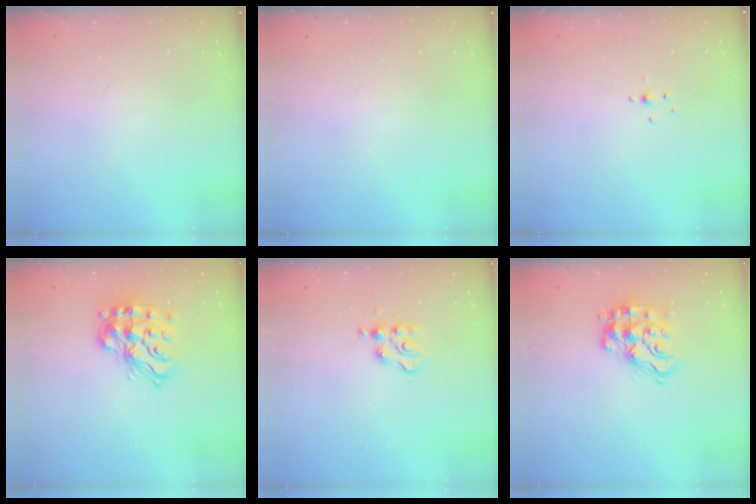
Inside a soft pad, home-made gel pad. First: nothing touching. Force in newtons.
{"total": 0.0}
{"total": 2.1, "press": 1.9, "slide": 0.8}
{"total": 16.0, "press": 15.8, "slide": 2.2}
{"total": 4.0, "press": 4.0, "slide": 0.5}
{"total": 15.4, "press": 15.4, "slide": 0.9}